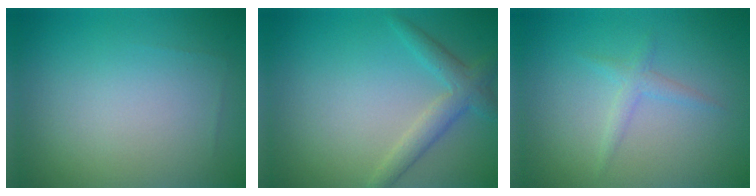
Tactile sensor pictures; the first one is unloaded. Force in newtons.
{"total": 2.8, "press": 2.8, "slide": 0.1}
{"total": 1.4, "press": 1.4, "slide": 0.0}